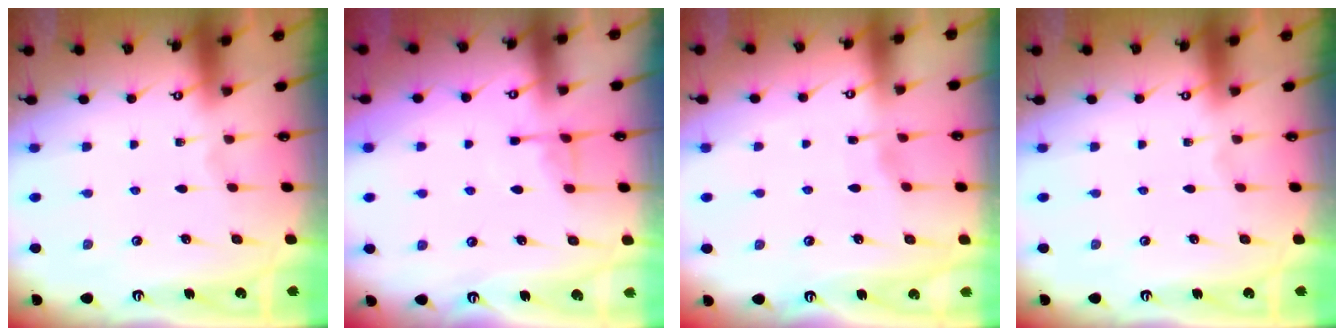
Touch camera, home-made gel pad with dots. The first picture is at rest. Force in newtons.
{"total": 4.2, "press": 4.1, "slide": 0.9}
{"total": 2.8, "press": 2.8, "slide": 0.4}
{"total": 0.0}